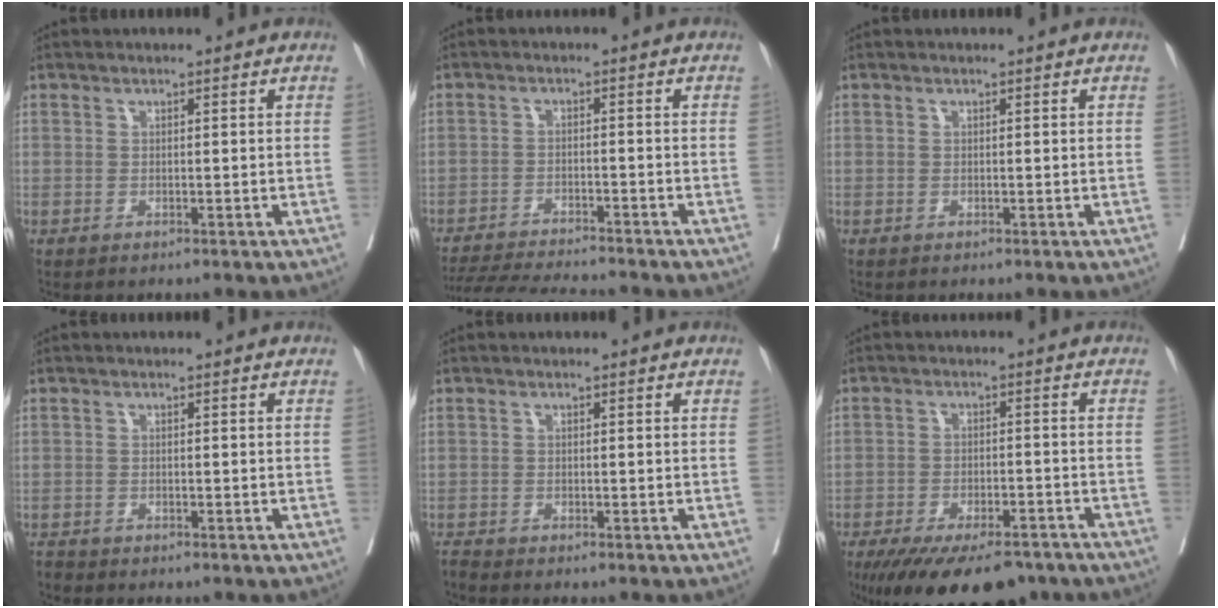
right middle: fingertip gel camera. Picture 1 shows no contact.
{"total": 11.2, "force": [-10.5, 0.0, 3.8], "torque": [-0.061, -0.015, -0.163]}
{"total": 0.0}
{"total": 1.1, "force": [-1.1, 0.1, -0.1], "torque": [-0.008, -0.005, -0.022]}
{"total": 1.2, "force": [-1.2, -0.3, 0.0], "torque": [-0.009, -0.007, -0.025]}
{"total": 15.5, "force": [-12.0, 5.8, 8.0], "torque": [-0.138, -0.016, -0.171]}